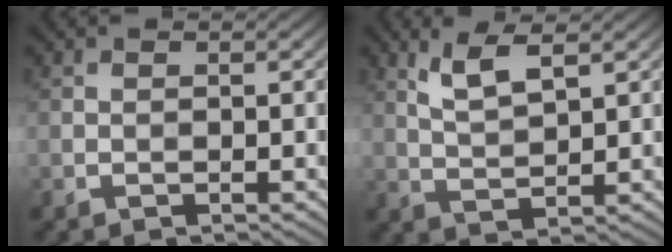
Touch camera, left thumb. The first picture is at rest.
{"total": 4.6, "force": [2.7, 1.4, 3.5], "torque": [-0.086, -0.001, 0.057]}